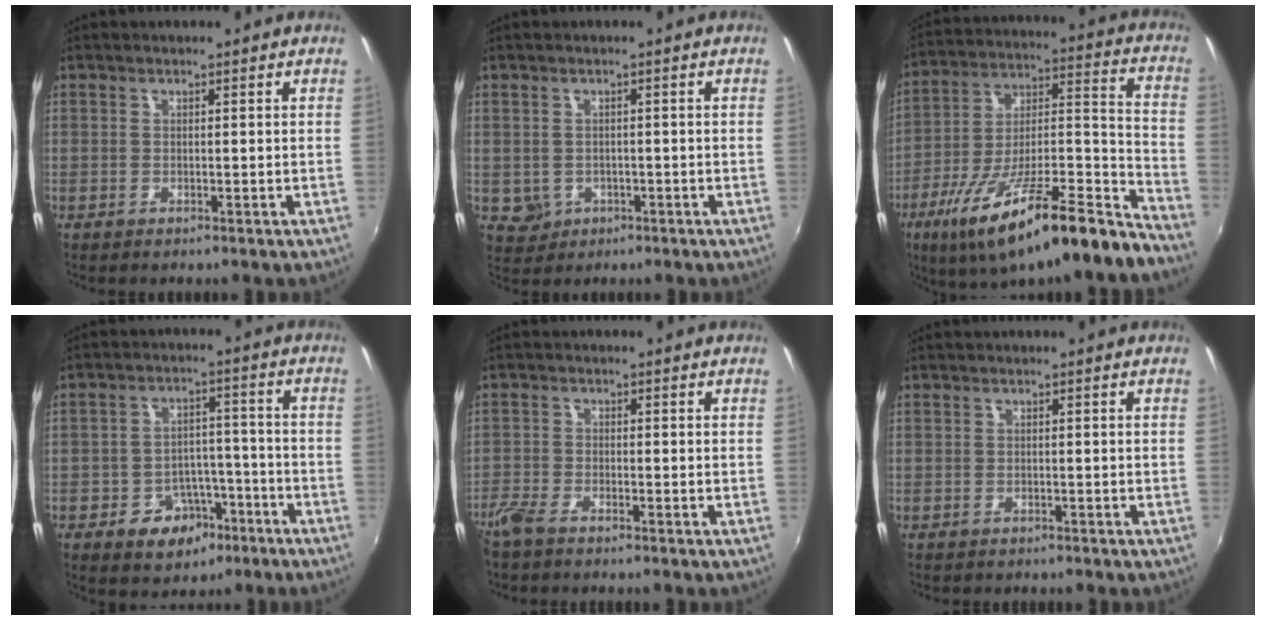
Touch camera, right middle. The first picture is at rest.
{"total": 3.6, "force": [-0.7, 3.4, 1.0], "torque": [-0.025, -0.001, 0.000]}
{"total": 24.6, "force": [-17.7, 3.0, 16.8], "torque": [-0.259, -0.021, -0.289]}
{"total": 8.9, "force": [-4.9, 6.5, 3.6], "torque": [-0.075, 0.025, -0.054]}
{"total": 4.0, "force": [-3.4, 0.8, 1.8], "torque": [-0.052, -0.011, -0.072]}
{"total": 0.9, "force": [-0.8, 0.4, 0.1], "torque": [-0.007, 0.000, -0.010]}